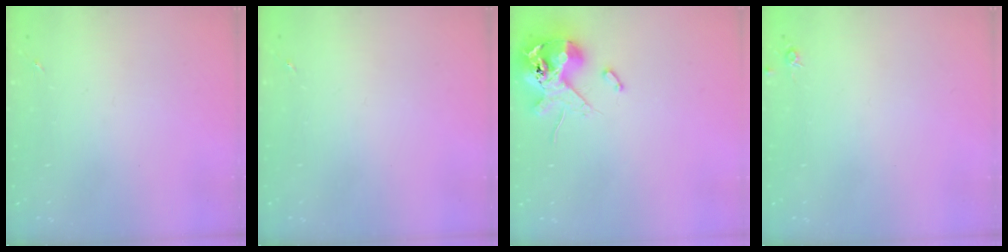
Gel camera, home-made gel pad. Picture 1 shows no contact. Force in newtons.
{"total": 0.0}
{"total": 13.1, "press": 12.9, "slide": 2.2}
{"total": 4.4, "press": 4.3, "slide": 0.5}